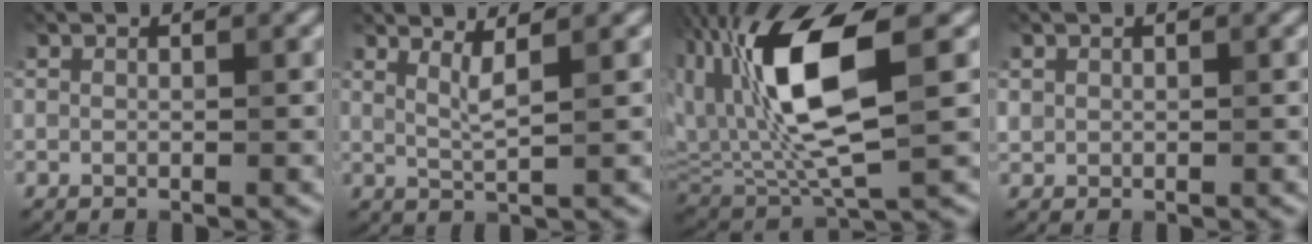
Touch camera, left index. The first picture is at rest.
{"total": 2.1, "force": [1.1, 0.3, 1.7], "torque": [-0.028, -0.005, 0.021]}
{"total": 11.6, "force": [2.0, 4.1, 10.6], "torque": [-0.204, 0.010, 0.035]}
{"total": 0.6, "force": [0.3, 0.5, 0.0], "torque": [0.003, -0.002, 0.007]}